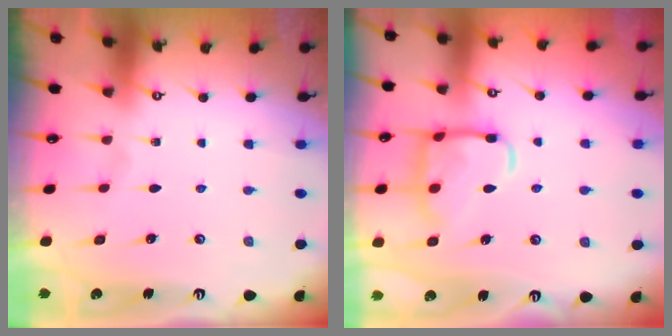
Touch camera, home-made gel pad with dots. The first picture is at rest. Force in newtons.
{"total": 14.4, "press": 14.4, "slide": 1.3}